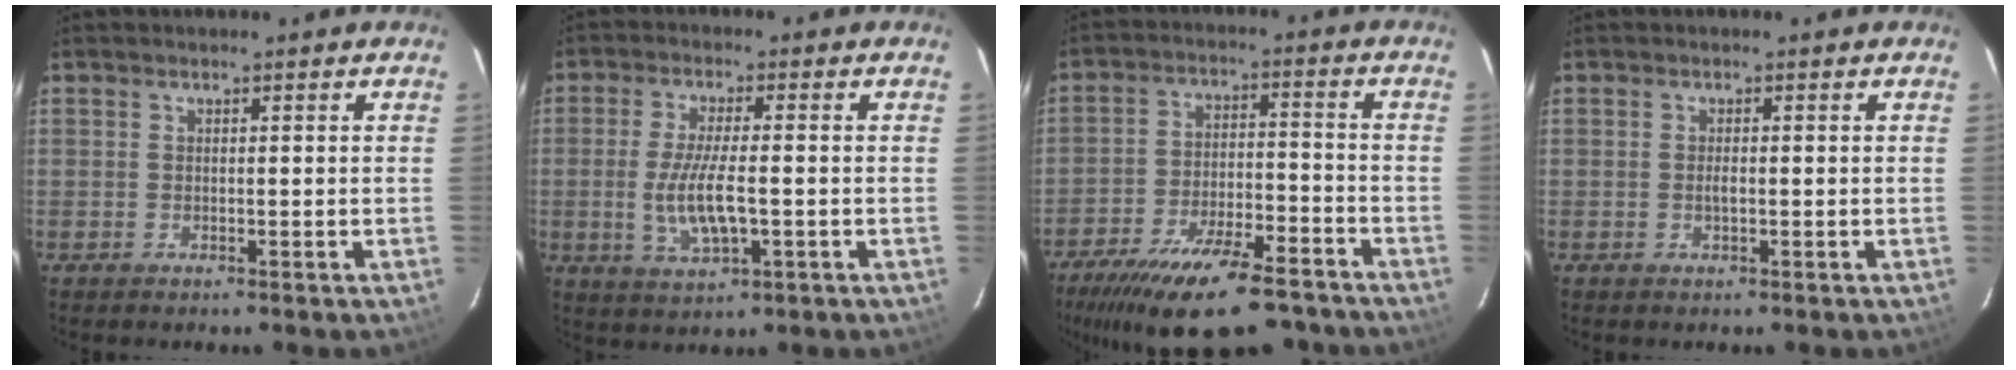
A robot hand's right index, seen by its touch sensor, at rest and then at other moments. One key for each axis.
{"total": 9.1, "fx": -1.6, "fy": 2.7, "fz": 8.6, "tx": -0.170, "ty": -0.009, "tz": -0.025}
{"total": 22.4, "fx": -17.3, "fy": 6.8, "fz": 12.5, "tx": -0.231, "ty": -0.030, "tz": -0.251}
{"total": 1.4, "fx": -0.2, "fy": 0.5, "fz": 1.3, "tx": -0.023, "ty": 0.002, "tz": -0.002}